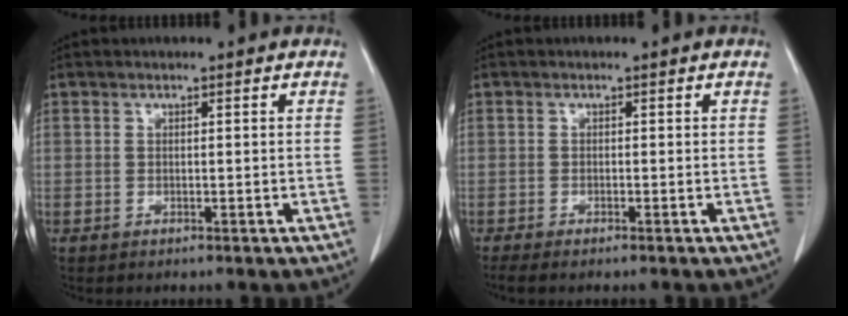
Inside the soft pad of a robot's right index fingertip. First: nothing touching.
{"total": 0.9, "force": [-0.6, 0.1, 0.6], "torque": [-0.014, -0.004, -0.013]}